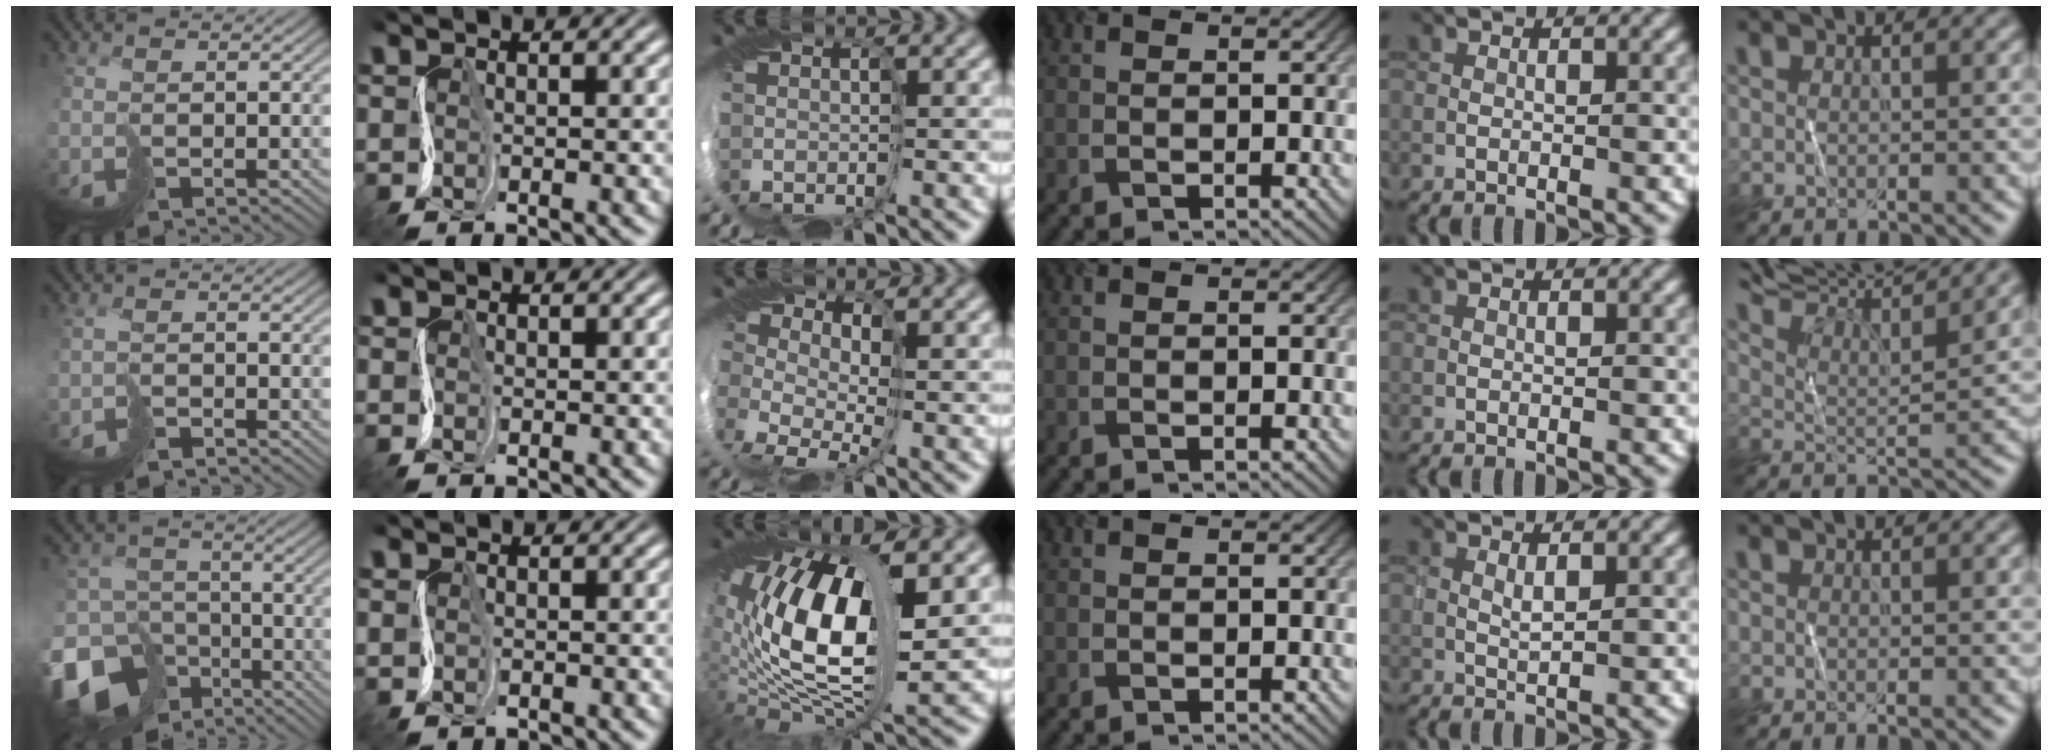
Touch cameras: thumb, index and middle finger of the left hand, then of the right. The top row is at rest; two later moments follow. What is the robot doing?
{"motion": "cut", "object": "paper"}